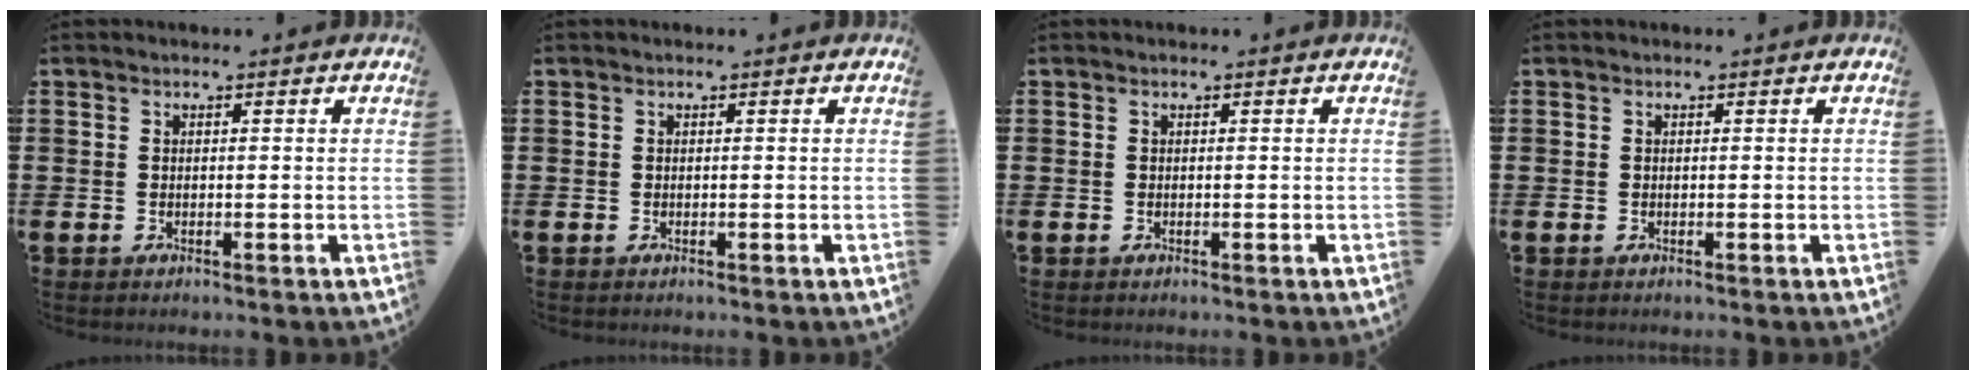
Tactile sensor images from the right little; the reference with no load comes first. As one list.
[{"total": 0.0}, {"total": 0.0}, {"total": 0.0}]